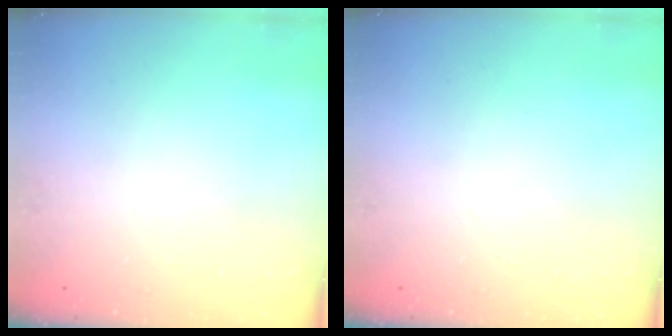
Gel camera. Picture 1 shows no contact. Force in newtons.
{"total": 0.0}